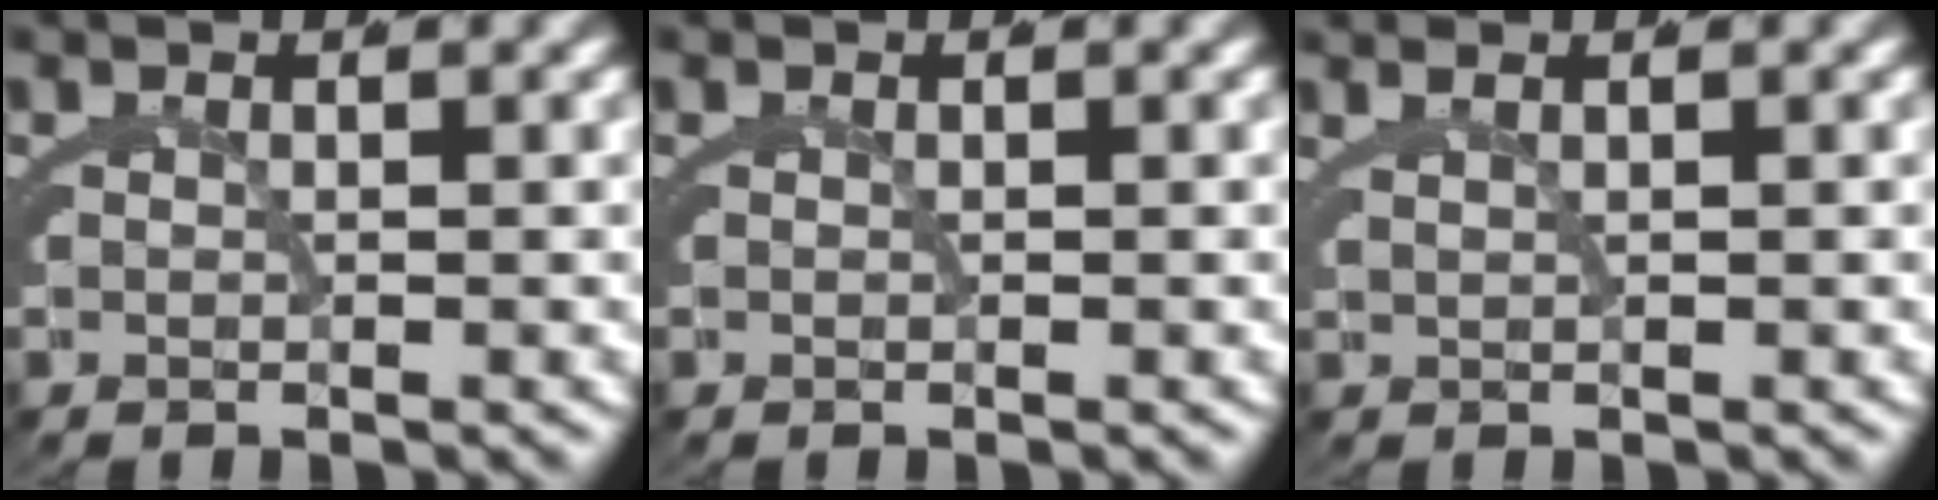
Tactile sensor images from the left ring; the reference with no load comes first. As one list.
[{"total": 0.0}, {"total": 1.3, "force": [1.0, -0.4, 0.7], "torque": [-0.006, 0.009, 0.021]}]